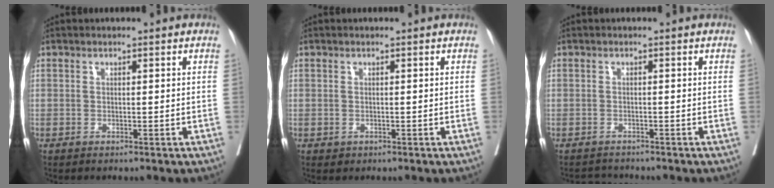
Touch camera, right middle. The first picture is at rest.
{"total": 0.6, "force": [-0.2, 0.5, 0.1], "torque": [-0.003, 0.002, 0.001]}
{"total": 1.9, "force": [-1.8, 0.3, -0.5], "torque": [0.010, -0.010, -0.030]}